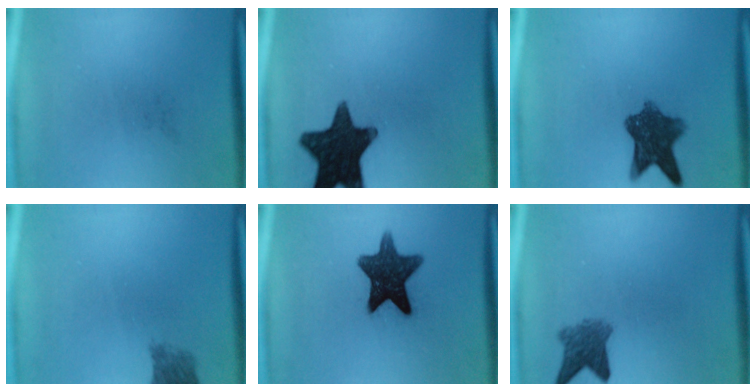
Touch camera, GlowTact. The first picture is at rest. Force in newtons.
{"total": 15.8}
{"total": 8.5}
{"total": 2.7}
{"total": 12.2}
{"total": 4.1}